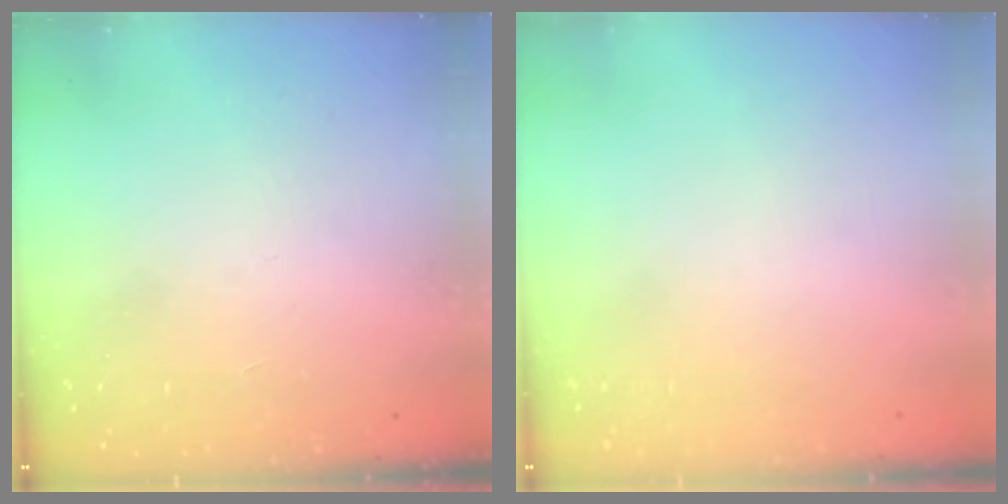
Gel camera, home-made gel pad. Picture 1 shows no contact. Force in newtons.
{"total": 0.0}